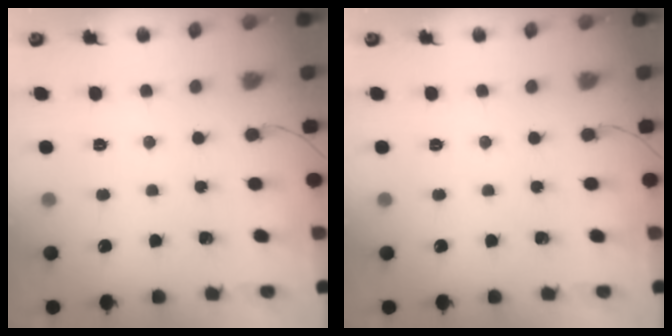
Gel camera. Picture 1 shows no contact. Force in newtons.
{"total": 0.0}